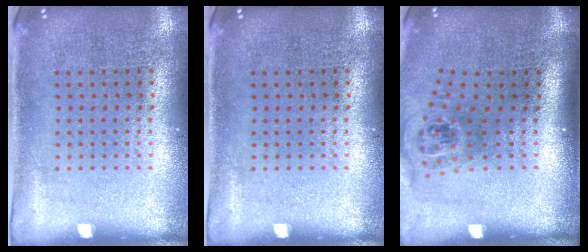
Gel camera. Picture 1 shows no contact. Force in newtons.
{"total": 0.0}
{"total": 1.6, "press": 1.2, "slide": 1.1}